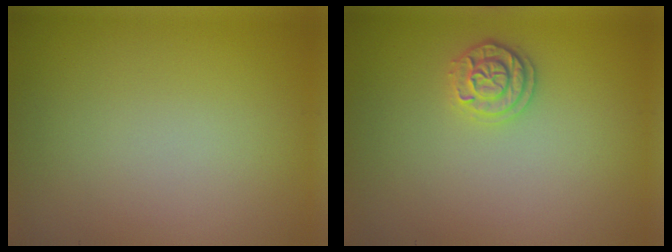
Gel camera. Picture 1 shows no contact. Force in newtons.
{"total": 1.9, "press": 1.9, "slide": 0.3}